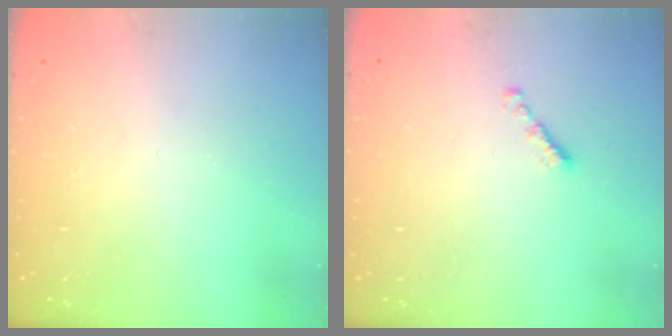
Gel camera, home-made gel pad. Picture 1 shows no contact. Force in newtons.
{"total": 1.8, "press": 1.7, "slide": 0.6}